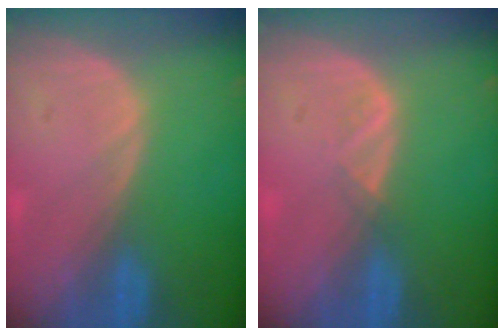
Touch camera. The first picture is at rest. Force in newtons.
{"total": 1.3, "press": 1.2, "slide": 0.7}